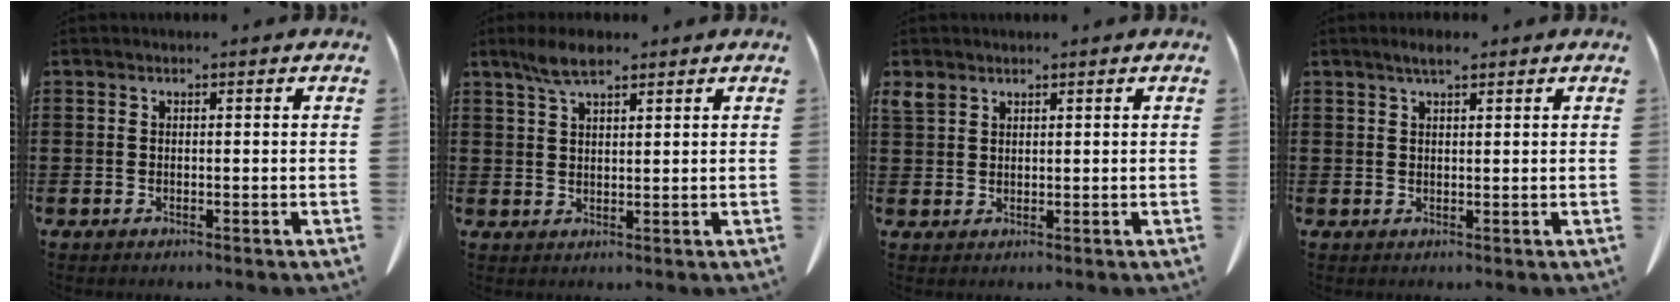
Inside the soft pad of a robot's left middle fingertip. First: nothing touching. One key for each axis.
{"total": 4.9, "fx": 3.1, "fy": 1.4, "fz": 3.4, "tx": -0.074, "ty": 0.004, "tz": 0.057}
{"total": 2.1, "fx": 1.7, "fy": 1.1, "fz": 0.8, "tx": -0.021, "ty": 0.003, "tz": 0.033}
{"total": 2.4, "fx": 1.7, "fy": 0.4, "fz": 1.6, "tx": -0.034, "ty": 0.003, "tz": 0.029}